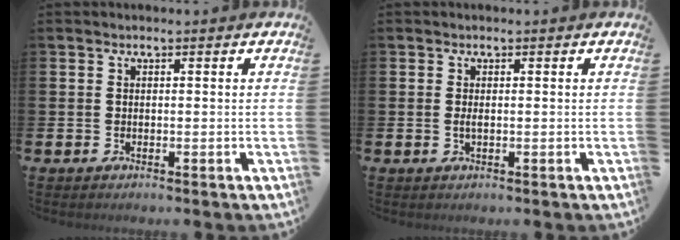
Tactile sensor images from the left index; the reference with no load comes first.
{"total": 0.8, "force": [0.0, 0.2, 0.8], "torque": [-0.016, 0.001, 0.000]}